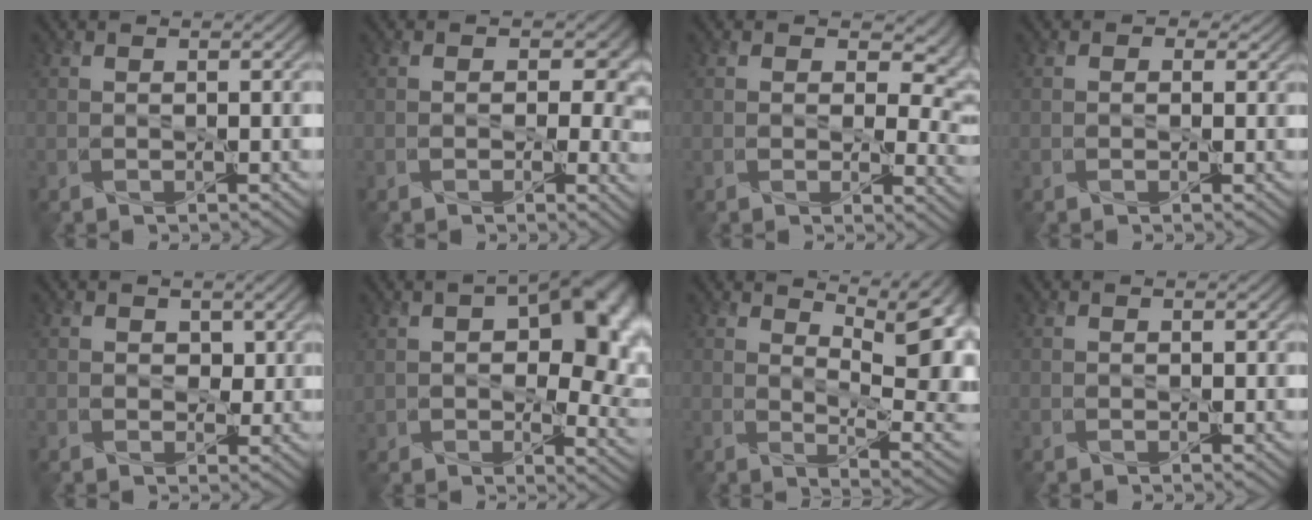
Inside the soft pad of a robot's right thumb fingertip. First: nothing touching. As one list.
[{"total": 6.1, "force": [0.3, 4.8, 3.8], "torque": [-0.028, -0.010, 0.000]}, {"total": 6.7, "force": [1.6, 4.3, 4.9], "torque": [-0.068, -0.013, 0.023]}, {"total": 1.8, "force": [0.6, 1.6, 0.6], "torque": [-0.012, -0.007, -0.005]}, {"total": 2.6, "force": [0.8, 1.9, 1.5], "torque": [-0.037, -0.004, 0.006]}, {"total": 14.5, "force": [3.3, 9.1, 10.9], "torque": [-0.150, -0.013, 0.077]}, {"total": 9.3, "force": [4.2, 3.2, 7.6], "torque": [-0.114, 0.005, 0.066]}, {"total": 0.5, "force": [0.3, 0.4, 0.2], "torque": [-0.004, -0.002, 0.006]}]